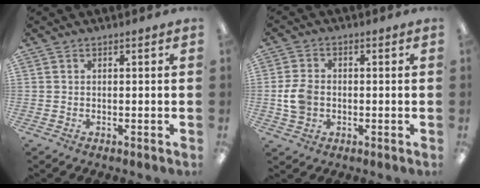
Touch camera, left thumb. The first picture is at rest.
{"total": 6.5, "force": [-0.8, 5.1, 4.0], "torque": [-0.083, 0.004, -0.015]}